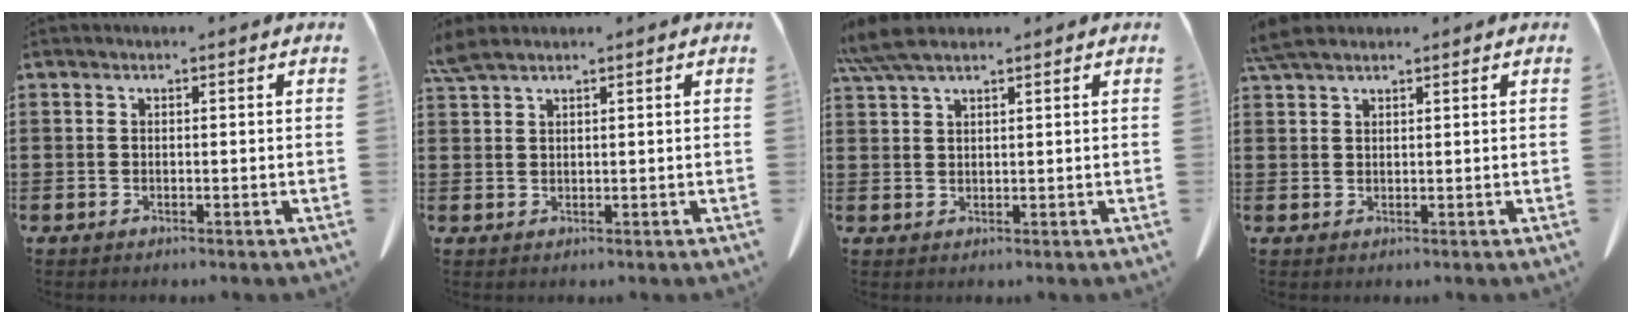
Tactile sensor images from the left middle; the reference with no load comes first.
{"total": 2.4, "force": [1.9, 0.4, 1.4], "torque": [-0.033, -0.002, 0.037]}
{"total": 4.7, "force": [3.6, 0.9, 2.9], "torque": [-0.066, -0.002, 0.069]}
{"total": 3.1, "force": [2.5, 0.7, 1.7], "torque": [-0.040, 0.000, 0.049]}